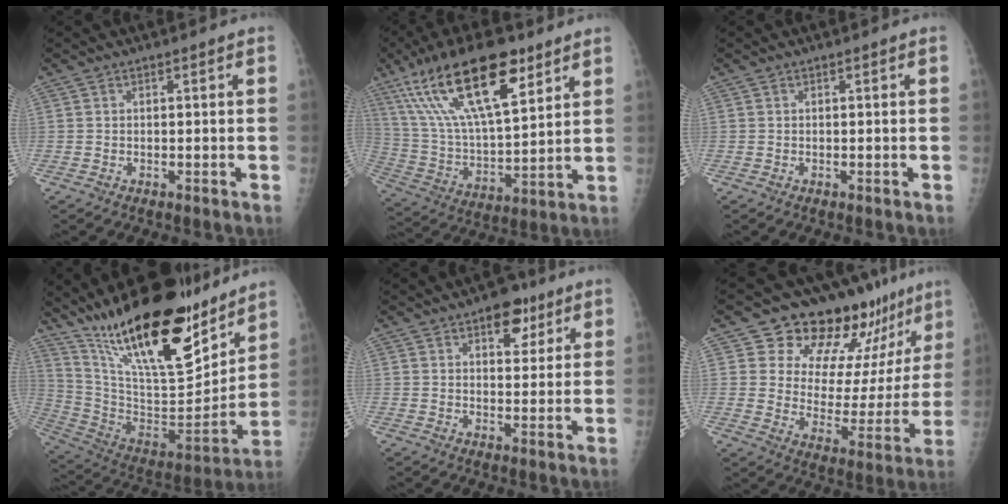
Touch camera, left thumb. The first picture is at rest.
{"total": 23.2, "force": [12.9, 8.5, 17.3], "torque": [-0.299, -0.031, 0.239]}
{"total": 0.0}
{"total": 28.2, "force": [19.8, 8.8, 18.1], "torque": [-0.265, -0.099, 0.342]}
{"total": 7.0, "force": [3.9, 4.1, 4.1], "torque": [-0.023, -0.014, 0.050]}
{"total": 19.3, "force": [14.9, 8.9, 8.3], "torque": [-0.058, -0.091, 0.203]}